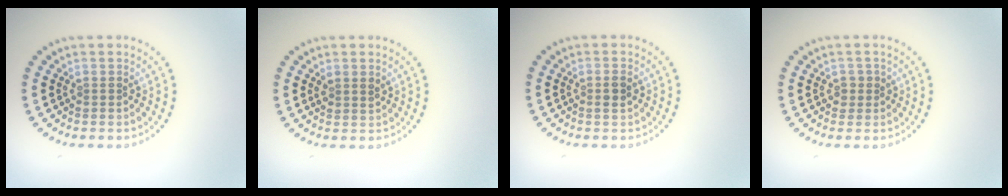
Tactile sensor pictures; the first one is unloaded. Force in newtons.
{"total": 1.2, "press": 1.0, "slide": 0.6}
{"total": 1.1, "press": 1.1, "slide": 0.3}
{"total": 1.0, "press": 1.0, "slide": 0.4}